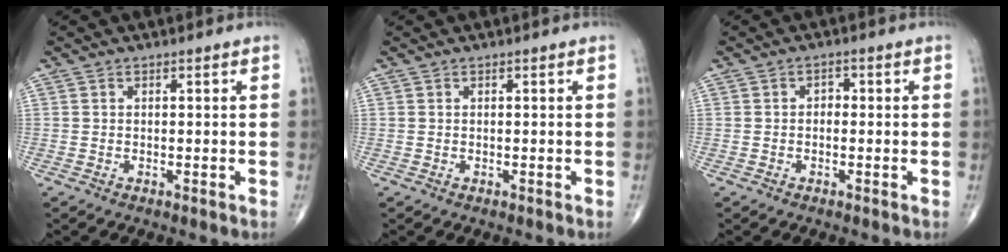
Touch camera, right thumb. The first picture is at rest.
{"total": 0.0}
{"total": 1.4, "force": [-0.3, 1.1, 0.8], "torque": [0.001, 0.003, -0.011]}